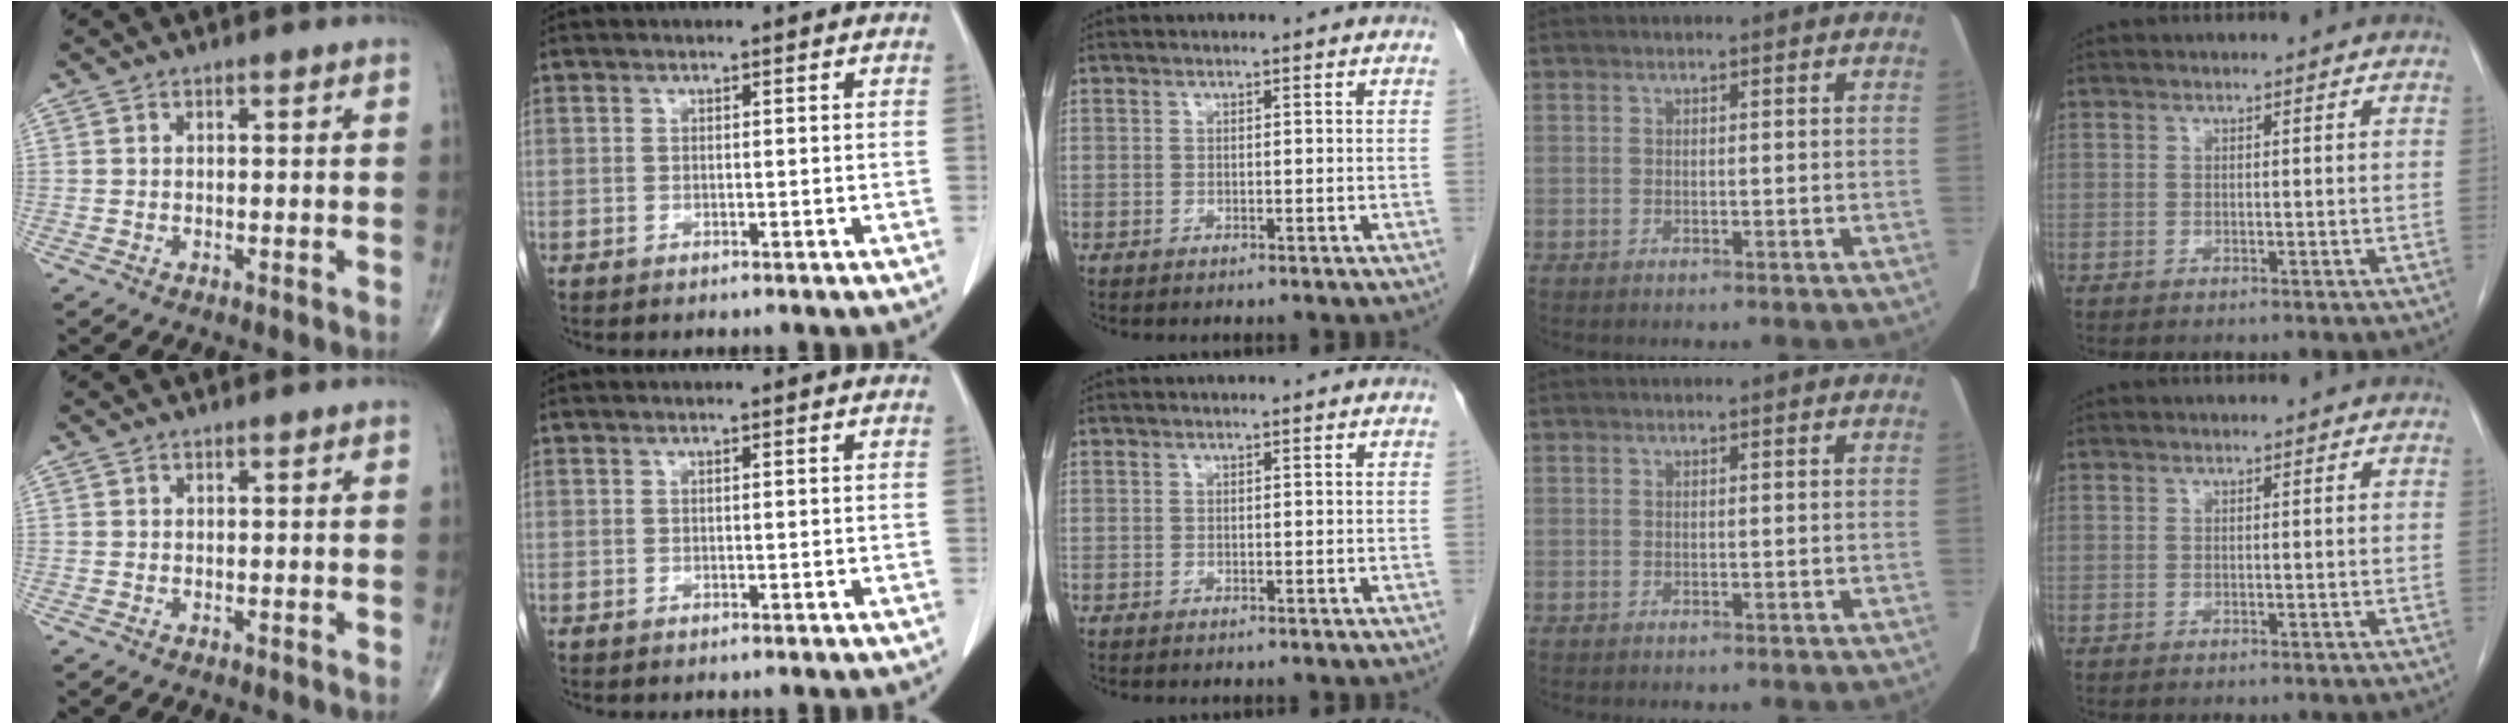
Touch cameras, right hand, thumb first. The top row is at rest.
{}